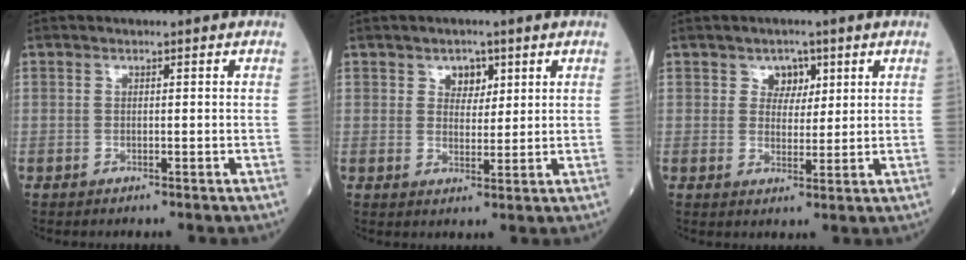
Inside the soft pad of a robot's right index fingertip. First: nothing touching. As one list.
[{"total": 3.3, "force": [1.7, 2.2, 1.7], "torque": [-0.019, 0.003, 0.027]}, {"total": 3.4, "force": [1.7, 2.6, 1.4], "torque": [-0.010, 0.003, 0.024]}]